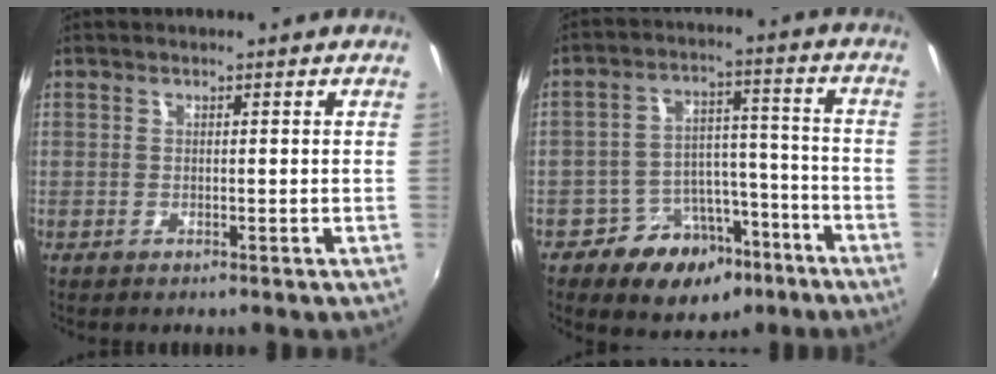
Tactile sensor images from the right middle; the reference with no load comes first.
{"total": 12.5, "force": [-7.6, 8.4, 5.2], "torque": [-0.098, 0.029, -0.097]}